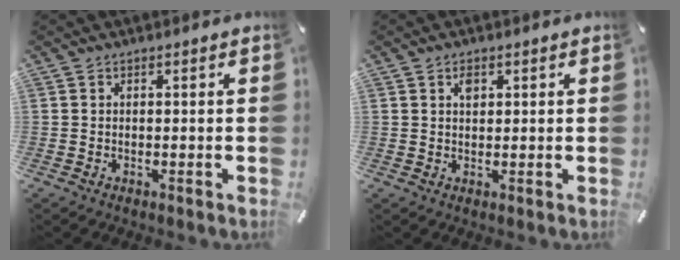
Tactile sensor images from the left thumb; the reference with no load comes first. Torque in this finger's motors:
{"motor_torque": [0.62, 0.37, 0.29, -0.38, 0.18]}